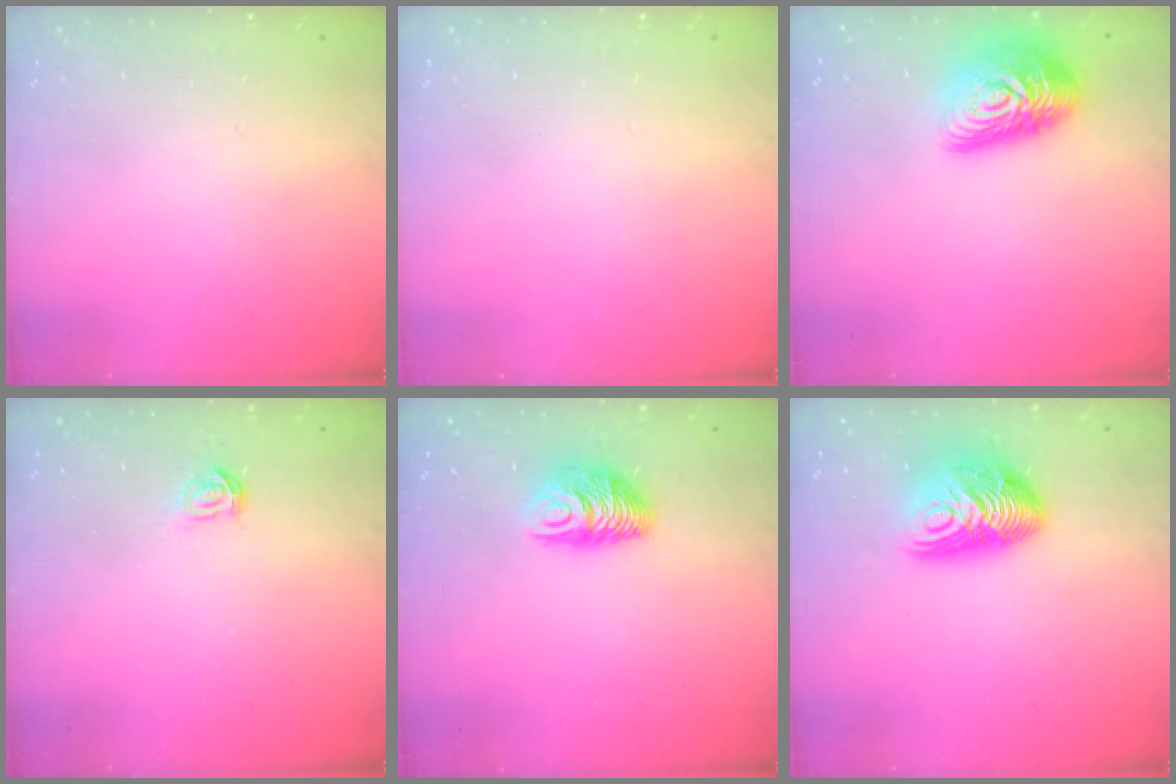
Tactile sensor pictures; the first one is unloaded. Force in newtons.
{"total": 0.0}
{"total": 15.5, "press": 15.5, "slide": 0.9}
{"total": 1.6, "press": 1.6, "slide": 0.2}
{"total": 9.5, "press": 9.4, "slide": 0.8}
{"total": 13.5, "press": 13.5, "slide": 0.2}